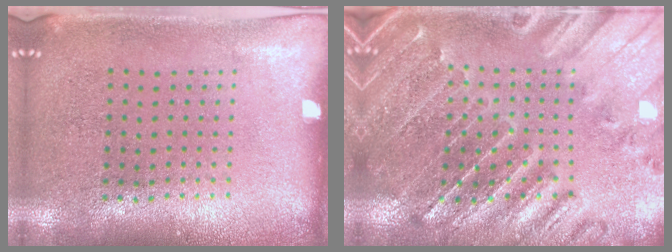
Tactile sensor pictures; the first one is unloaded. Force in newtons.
{"total": 1.6, "press": 1.6, "slide": 0.3}